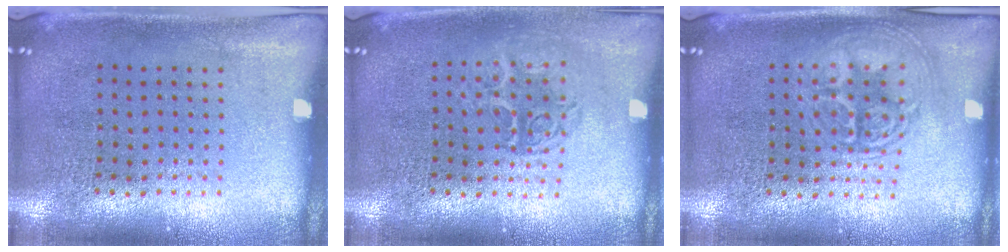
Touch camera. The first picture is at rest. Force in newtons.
{"total": 1.2, "press": 1.1, "slide": 0.4}
{"total": 3.1, "press": 3.0, "slide": 0.5}